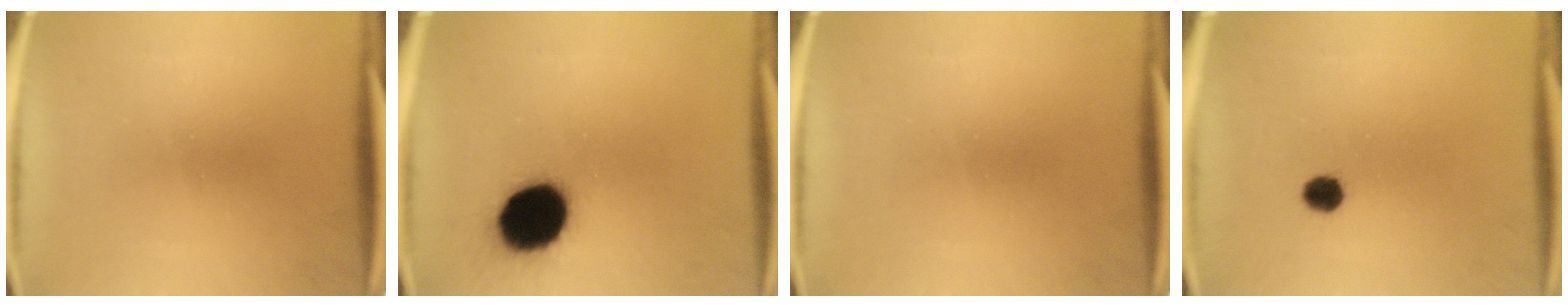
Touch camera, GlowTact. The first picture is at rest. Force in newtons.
{"total": 17.7}
{"total": 0.0}
{"total": 3.0}